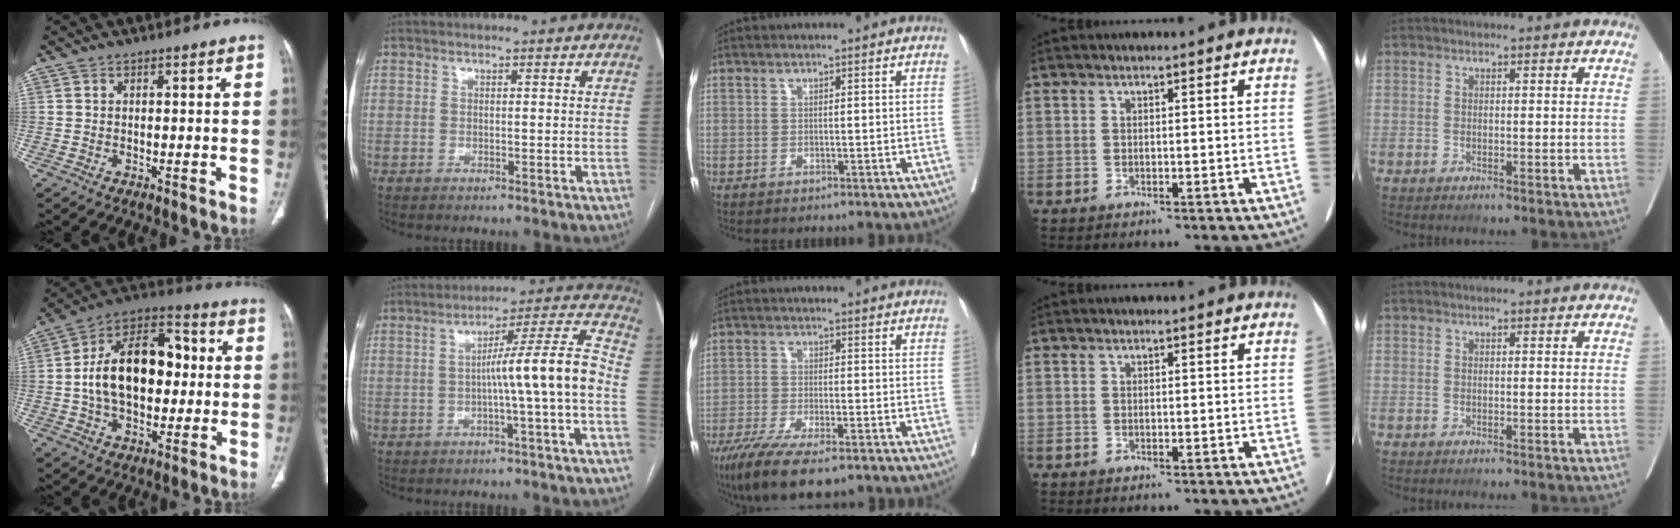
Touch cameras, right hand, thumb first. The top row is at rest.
{"thumb": {"total": 19.6, "force": [0.8, 12.0, 15.5], "torque": [-0.233, 0.033, 0.009]}, "index": {"total": 10.1, "force": [-2.2, -1.3, 9.8], "torque": [-0.145, 0.026, -0.033]}, "middle": {"total": 11.4, "force": [-8.0, 2.7, 7.7], "torque": [-0.124, -0.024, -0.128]}}